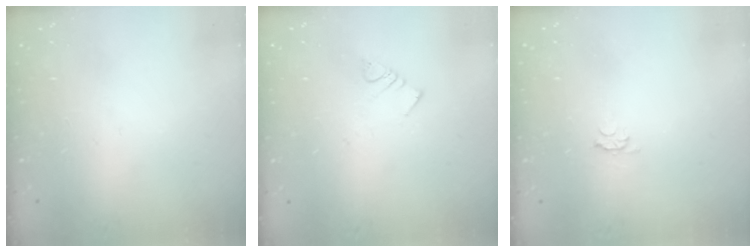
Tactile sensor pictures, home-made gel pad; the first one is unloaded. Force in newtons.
{"total": 3.9, "press": 3.8, "slide": 0.5}
{"total": 3.3, "press": 3.3, "slide": 0.5}